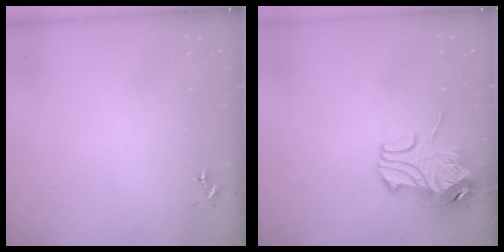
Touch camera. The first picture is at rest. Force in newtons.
{"total": 10.5, "press": 10.4, "slide": 1.5}